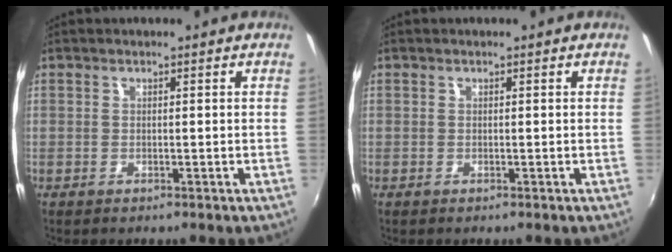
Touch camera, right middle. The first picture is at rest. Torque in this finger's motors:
{"motor_torque": [-0.19, -0.01, -0.03, 0.00]}